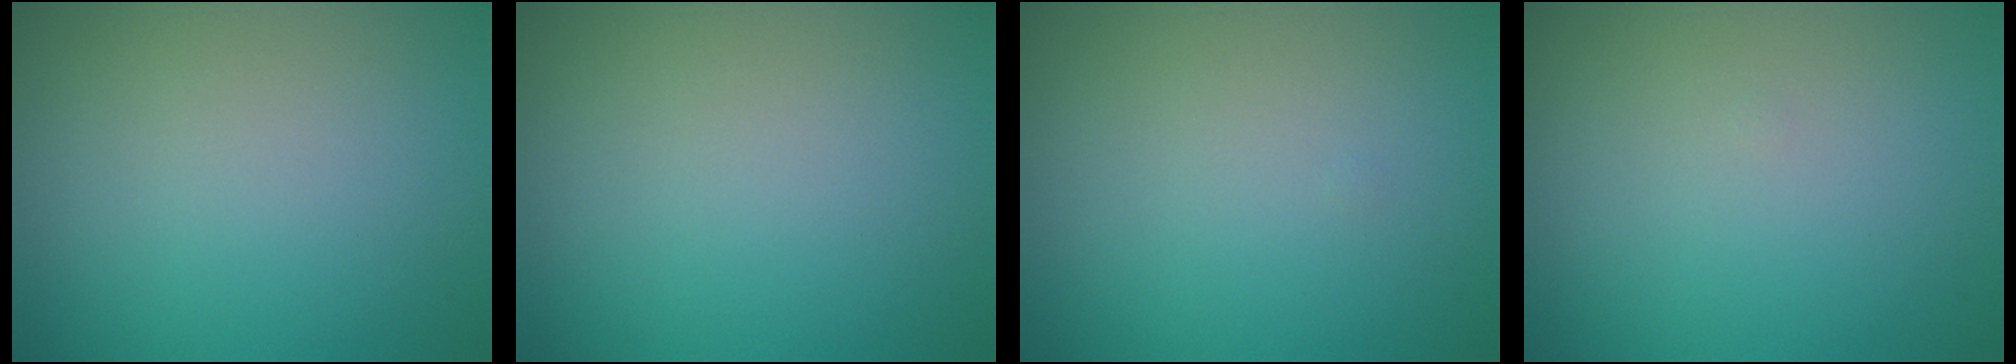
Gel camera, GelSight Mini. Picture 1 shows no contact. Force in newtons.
{"total": 0.0}
{"total": 0.0}
{"total": 0.0}